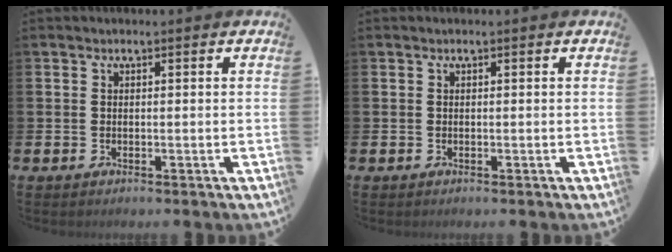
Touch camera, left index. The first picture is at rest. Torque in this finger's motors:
{"motor_torque": [0.05, 0.01, -0.01, 0.01]}